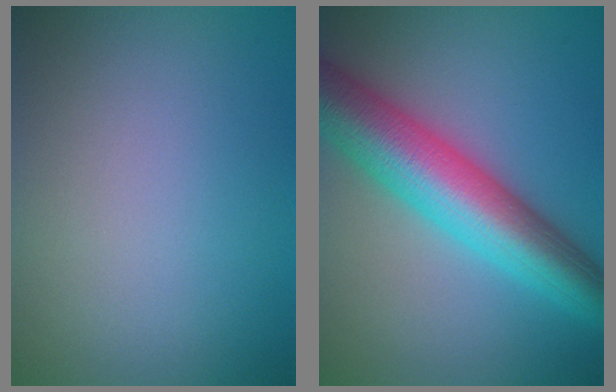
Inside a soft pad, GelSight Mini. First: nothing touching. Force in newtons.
{"total": 10.1, "press": 10.1, "slide": 0.3}